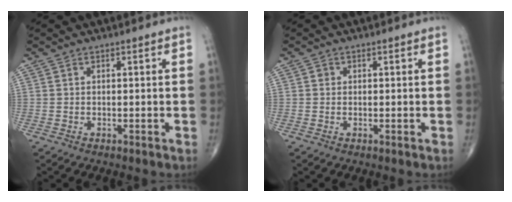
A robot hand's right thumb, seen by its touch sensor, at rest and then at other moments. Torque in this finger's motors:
{"motor_torque": [0.10, 0.30, 0.27, 0.15, -0.03]}